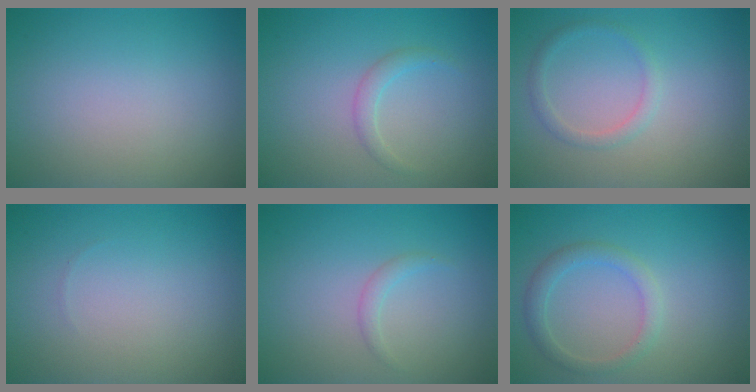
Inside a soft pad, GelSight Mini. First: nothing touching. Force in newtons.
{"total": 1.3, "press": 1.3, "slide": 0.2}
{"total": 1.3, "press": 1.3, "slide": 0.1}
{"total": 0.0}
{"total": 0.9, "press": 0.9, "slide": 0.1}
{"total": 2.1, "press": 2.1, "slide": 0.3}